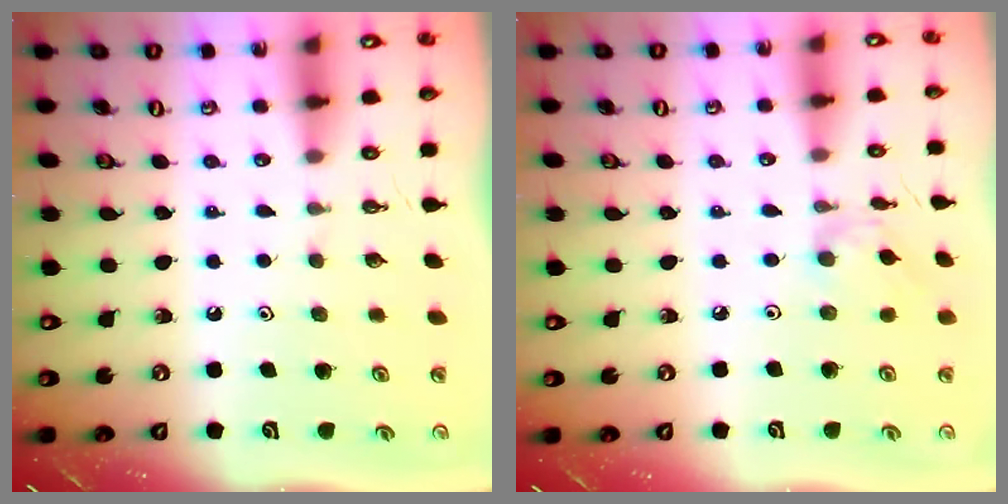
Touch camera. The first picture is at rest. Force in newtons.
{"total": 2.7, "press": 2.6, "slide": 0.3}